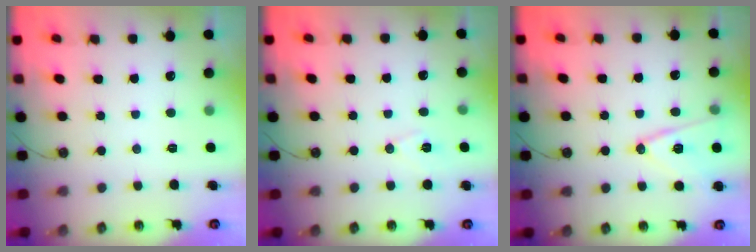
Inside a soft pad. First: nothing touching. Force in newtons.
{"total": 7.5, "press": 6.1, "slide": 4.5}
{"total": 13.4, "press": 13.0, "slide": 3.5}